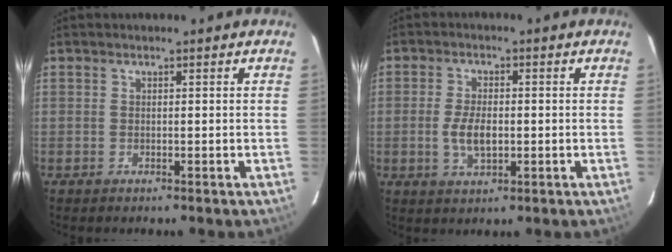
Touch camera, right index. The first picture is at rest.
{"total": 5.4, "force": [-0.9, 2.6, 4.6], "torque": [-0.096, -0.002, -0.014]}